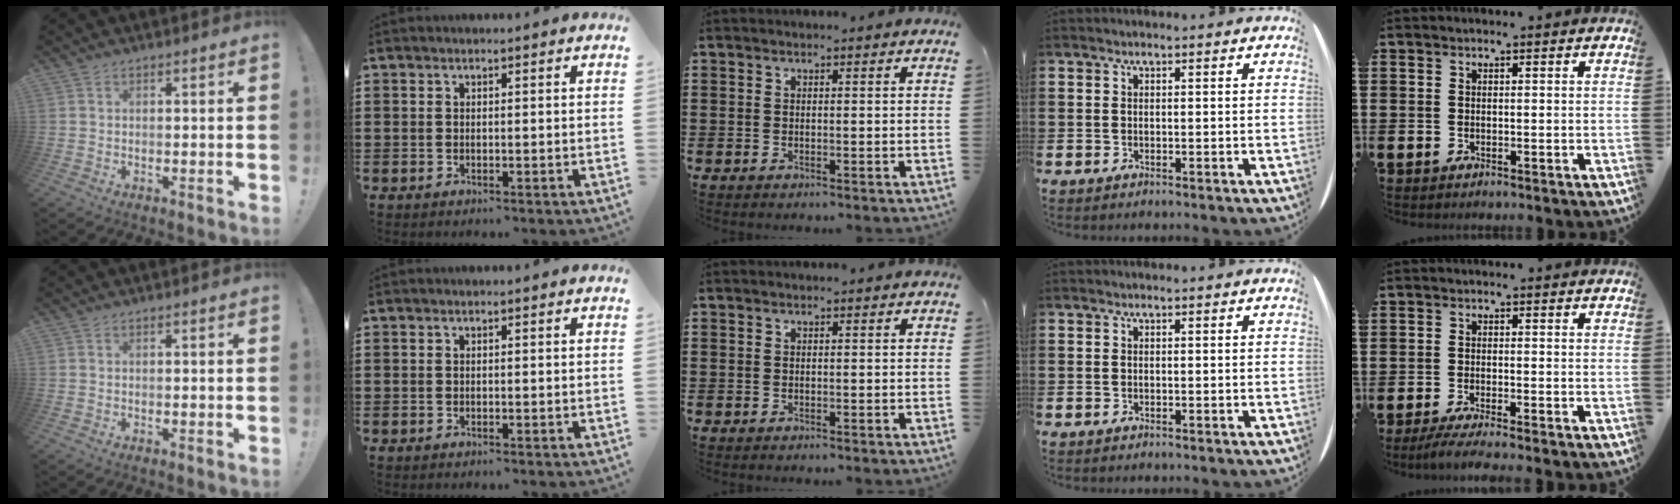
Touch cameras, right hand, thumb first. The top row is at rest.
{"little": {"total": 2.2, "force": [-1.6, 0.0, 1.5], "torque": [-0.022, 0.000, -0.028]}}